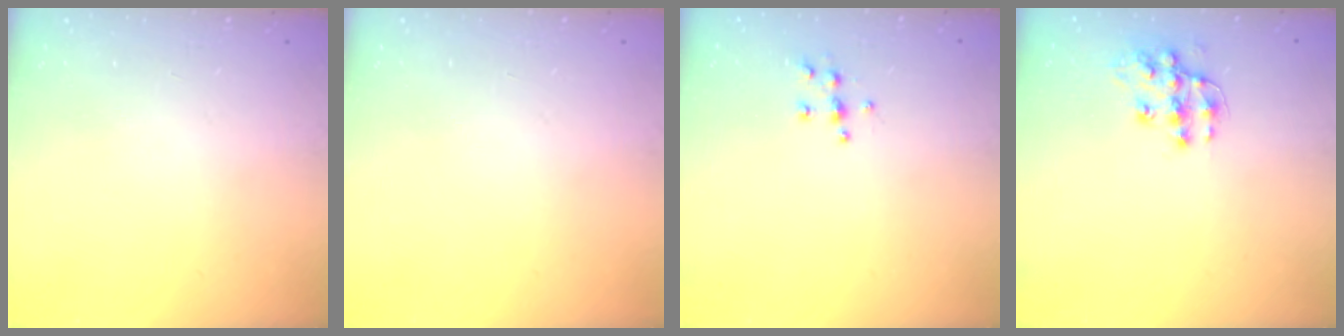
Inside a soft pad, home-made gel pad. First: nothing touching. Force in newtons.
{"total": 0.0}
{"total": 5.7, "press": 5.7, "slide": 0.6}
{"total": 12.2, "press": 12.2, "slide": 0.9}